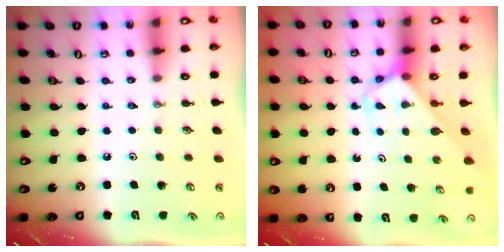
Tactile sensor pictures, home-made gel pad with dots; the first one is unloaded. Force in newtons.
{"total": 3.1, "press": 3.1, "slide": 0.1}